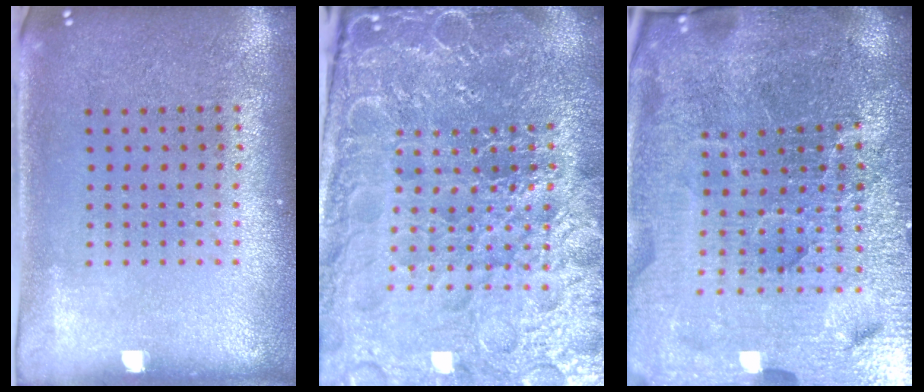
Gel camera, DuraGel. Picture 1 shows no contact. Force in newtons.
{"total": 5.5, "press": 5.1, "slide": 2.2}
{"total": 6.6, "press": 5.8, "slide": 3.2}